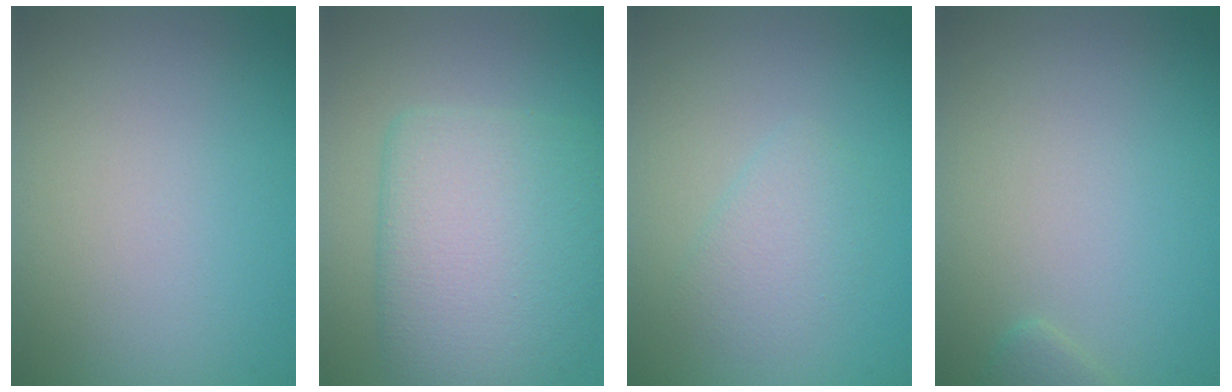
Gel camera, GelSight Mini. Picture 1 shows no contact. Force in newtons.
{"total": 7.5, "press": 7.5, "slide": 0.4}
{"total": 2.0, "press": 2.0, "slide": 0.1}
{"total": 0.6, "press": 0.6, "slide": 0.1}